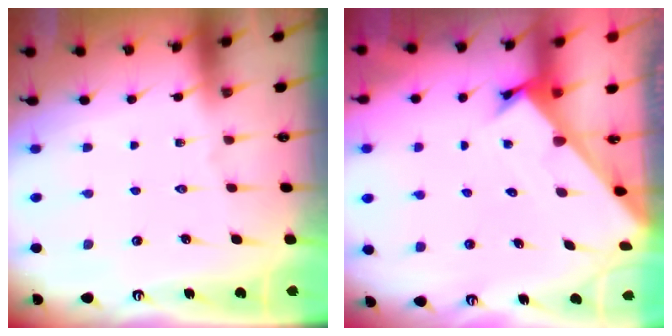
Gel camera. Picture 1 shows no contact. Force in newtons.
{"total": 2.5, "press": 2.5, "slide": 0.2}